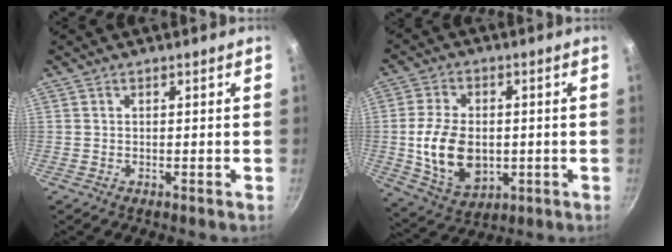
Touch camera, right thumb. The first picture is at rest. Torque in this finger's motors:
{"motor_torque": [-0.41, 1.27, 1.47, -0.08, 0.14]}